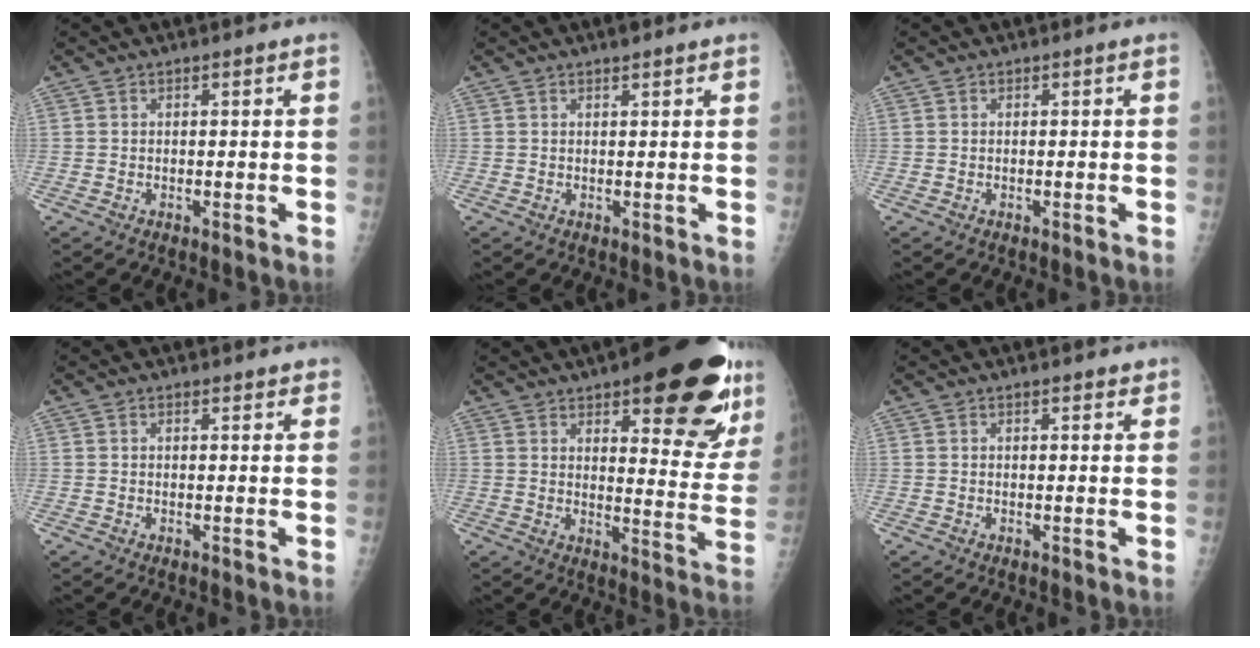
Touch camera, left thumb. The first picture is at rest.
{"total": 1.3, "force": [1.1, 0.3, 0.7], "torque": [-0.010, -0.006, 0.017]}
{"total": 0.0}
{"total": 1.8, "force": [1.5, 0.6, 0.7], "torque": [0.003, -0.003, 0.018]}
{"total": 24.0, "force": [13.7, 7.6, 18.2], "torque": [-0.194, -0.063, 0.177]}
{"total": 2.2, "force": [1.8, 0.7, 1.2], "torque": [-0.004, -0.004, 0.021]}